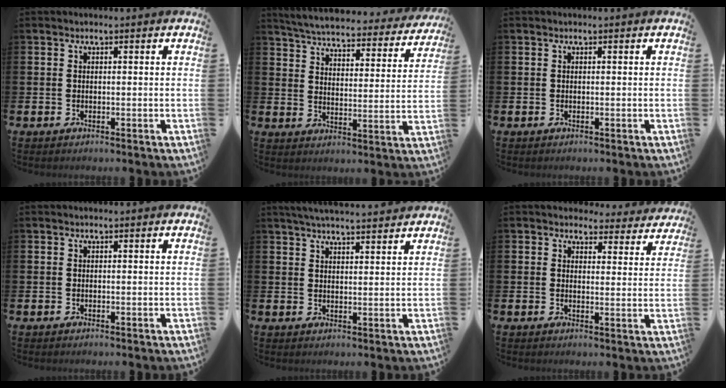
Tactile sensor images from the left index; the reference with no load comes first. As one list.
[{"total": 5.1, "force": [4.9, 0.7, 1.4], "torque": [-0.055, -0.036, 0.079]}, {"total": 0.0}, {"total": 0.0}, {"total": 4.0, "force": [3.9, -0.1, 0.7], "torque": [-0.022, -0.014, 0.071]}, {"total": 3.7, "force": [3.4, 1.5, 0.0], "torque": [0.002, -0.024, 0.056]}]